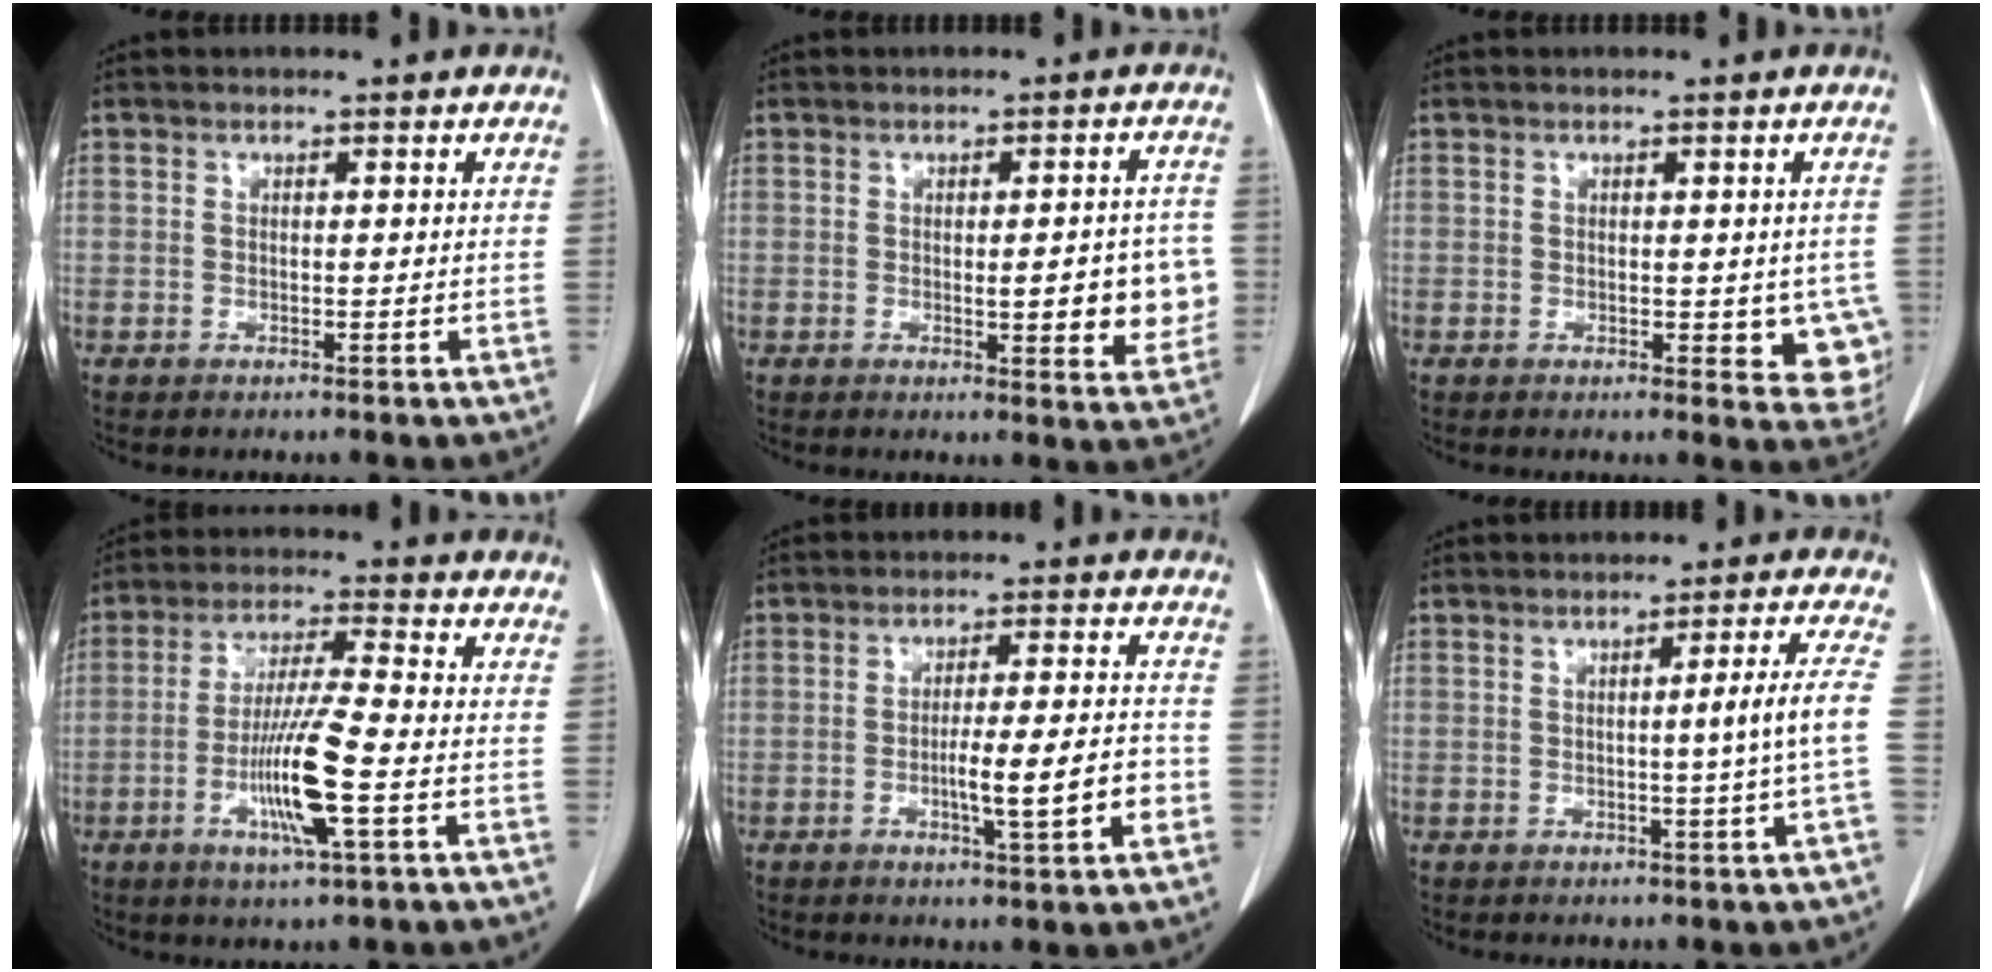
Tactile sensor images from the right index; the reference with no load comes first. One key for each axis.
{"total": 8.2, "fx": -0.9, "fy": 2.3, "fz": 7.8, "tx": -0.090, "ty": 0.003, "tz": -0.007}
{"total": 6.7, "fx": -1.0, "fy": 3.4, "fz": 5.7, "tx": -0.047, "ty": -0.009, "tz": -0.010}
{"total": 11.0, "fx": -3.3, "fy": 0.0, "fz": 10.5, "tx": -0.207, "ty": -0.013, "tz": -0.065}
{"total": 8.4, "fx": -2.4, "fy": 0.2, "fz": 8.1, "tx": -0.126, "ty": -0.001, "tz": -0.038}
{"total": 5.3, "fx": -0.5, "fy": -1.8, "fz": 5.0, "tx": -0.068, "ty": -0.003, "tz": -0.006}